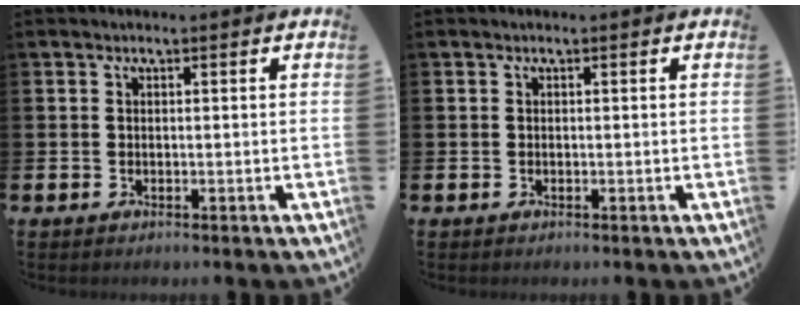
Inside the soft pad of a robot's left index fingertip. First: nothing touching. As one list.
[{"total": 0.0}]